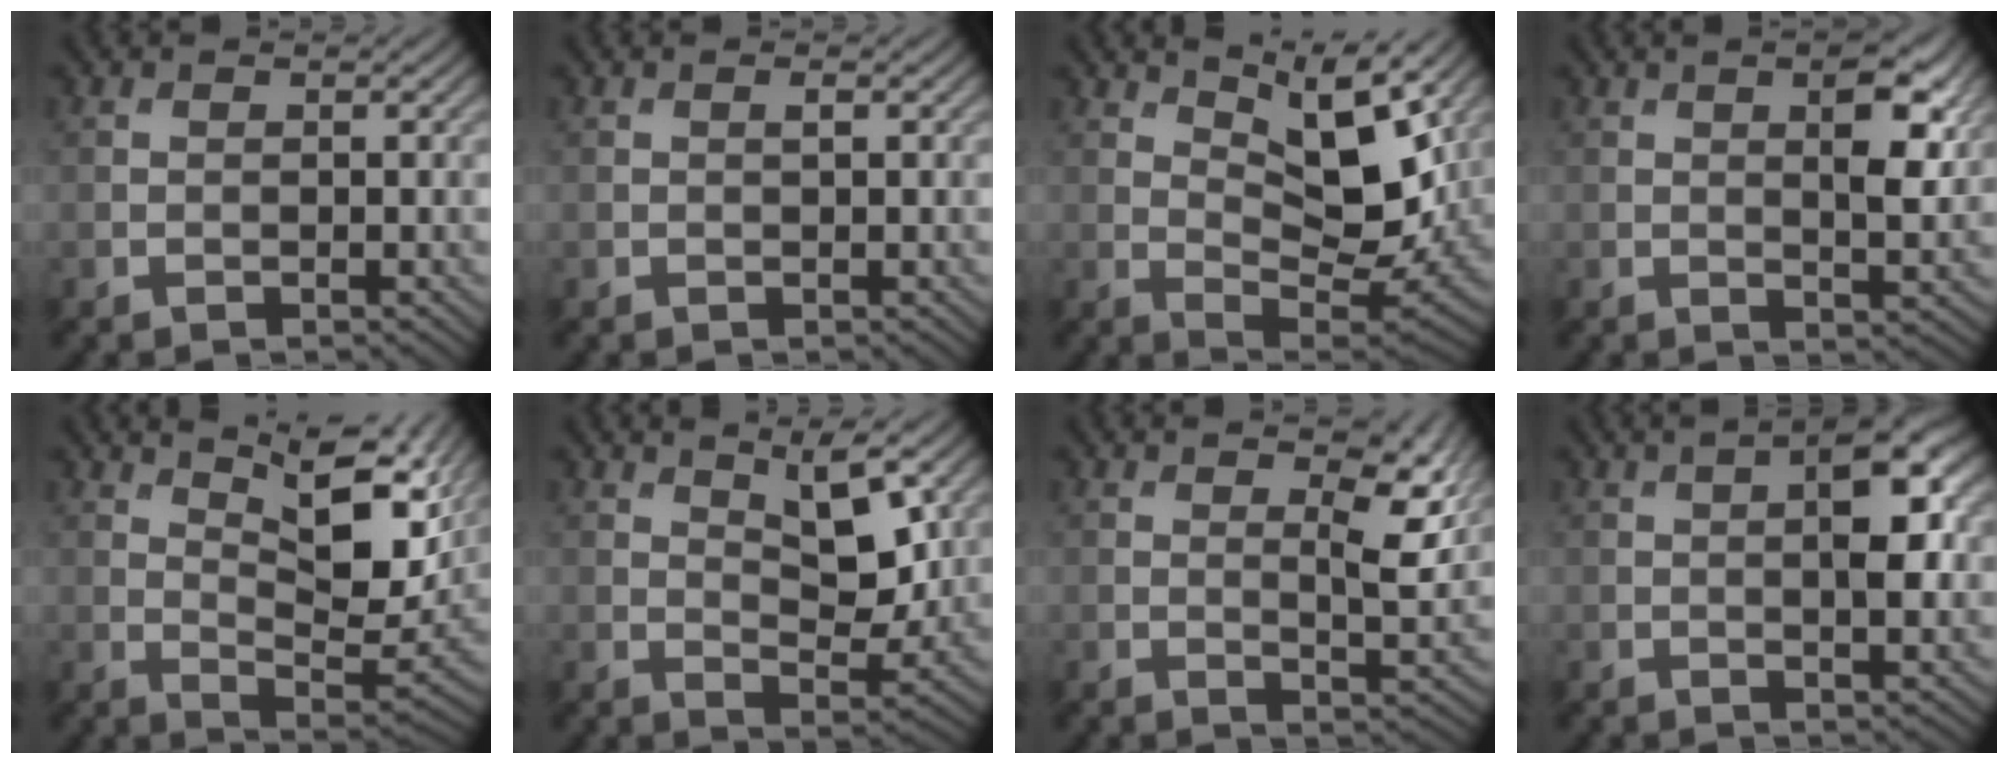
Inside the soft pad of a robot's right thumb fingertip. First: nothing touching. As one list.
[{"total": 0.5, "force": [0.2, 0.1, 0.5], "torque": [-0.008, 0.001, 0.002]}, {"total": 10.7, "force": [5.3, 3.8, 8.5], "torque": [-0.148, -0.003, 0.087]}, {"total": 5.6, "force": [1.9, 1.8, 4.9], "torque": [-0.081, -0.001, 0.033]}, {"total": 11.9, "force": [6.4, 3.5, 9.4], "torque": [-0.169, -0.001, 0.103]}, {"total": 6.7, "force": [3.2, 2.7, 5.3], "torque": [-0.086, -0.010, 0.057]}, {"total": 6.7, "force": [2.9, 2.2, 5.7], "torque": [-0.094, -0.004, 0.049]}, {"total": 7.1, "force": [1.3, 2.3, 6.6], "torque": [-0.101, 0.009, 0.016]}]